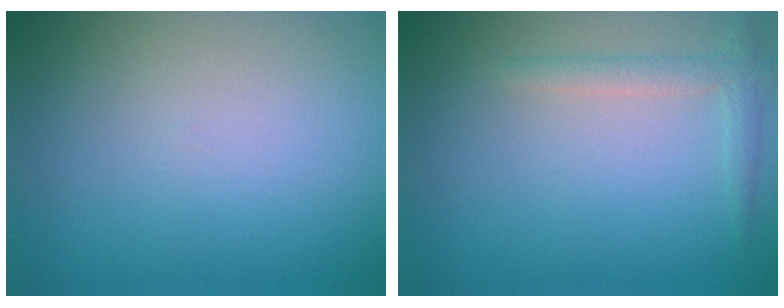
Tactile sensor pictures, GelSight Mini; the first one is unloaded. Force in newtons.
{"total": 1.7, "press": 1.6, "slide": 0.1}